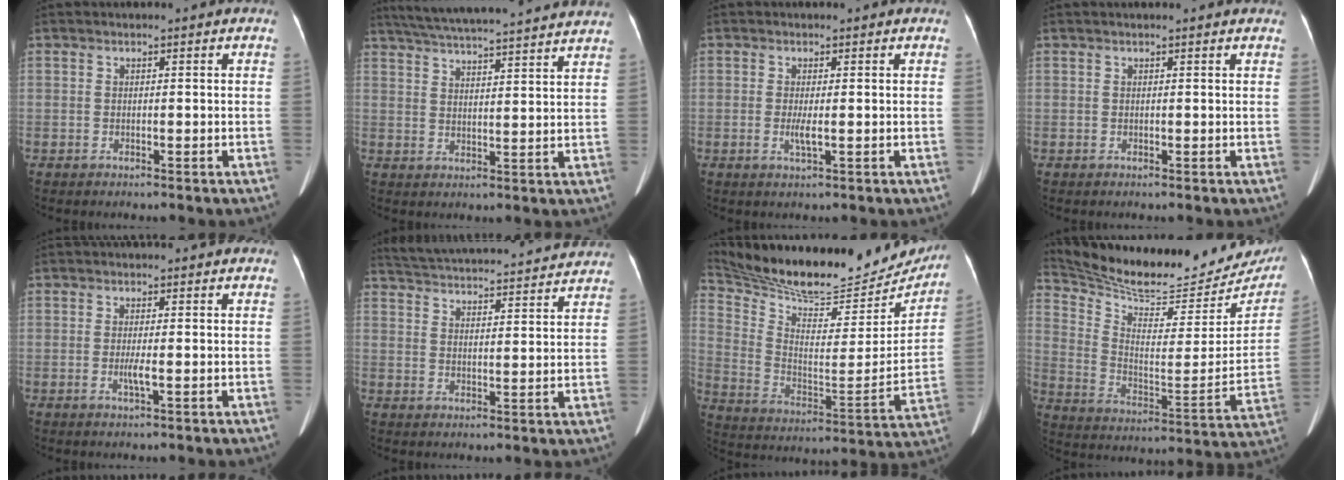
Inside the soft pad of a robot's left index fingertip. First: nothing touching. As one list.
[{"total": 23.4, "force": [21.4, 1.0, 9.4], "torque": [-0.159, 0.013, 0.287]}, {"total": 1.9, "force": [-0.1, 0.2, 1.8], "torque": [-0.041, -0.004, -0.001]}, {"total": 4.6, "force": [4.3, 0.4, 1.6], "torque": [-0.020, 0.026, 0.044]}, {"total": 1.7, "force": [-0.2, 0.0, 1.6], "torque": [-0.036, -0.003, -0.004]}, {"total": 23.4, "force": [22.0, 3.1, 7.5], "torque": [-0.138, 0.010, 0.294]}, {"total": 27.8, "force": [25.0, 7.4, 9.5], "torque": [-0.173, -0.051, 0.359]}, {"total": 25.8, "force": [23.9, 5.9, 7.8], "torque": [-0.140, -0.076, 0.337]}]